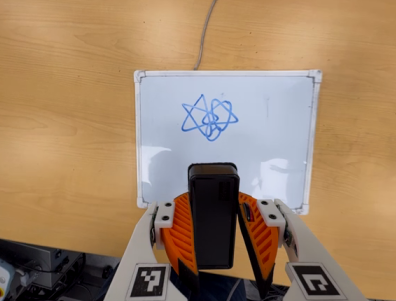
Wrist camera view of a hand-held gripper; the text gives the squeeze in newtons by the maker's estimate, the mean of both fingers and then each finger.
{"total": 7.1, "left": 6.6, "right": 7.6}